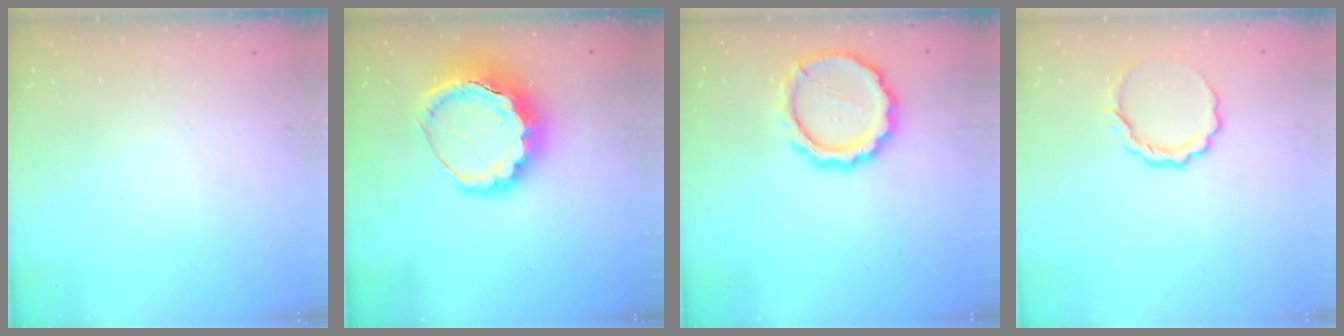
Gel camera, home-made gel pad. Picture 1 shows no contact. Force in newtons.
{"total": 11.4, "press": 11.2, "slide": 2.1}
{"total": 12.6, "press": 12.5, "slide": 1.7}
{"total": 6.8, "press": 6.7, "slide": 0.4}